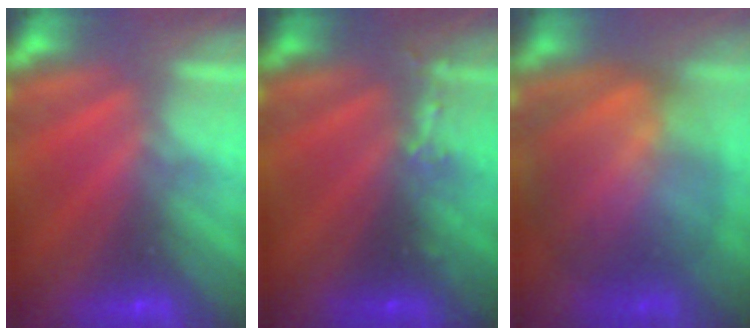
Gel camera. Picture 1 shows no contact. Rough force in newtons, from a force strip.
{"total": 2.6}
{"total": 8.9}